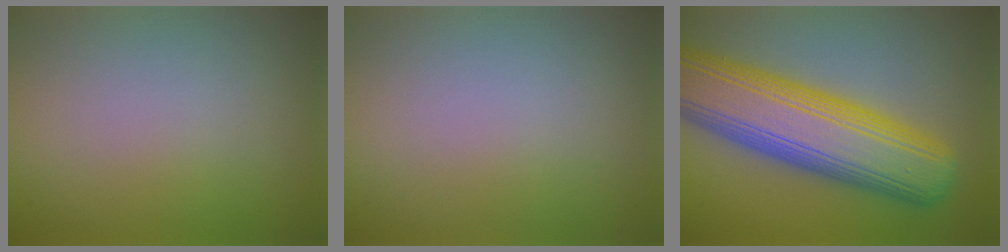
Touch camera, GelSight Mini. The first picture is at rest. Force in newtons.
{"total": 0.0}
{"total": 12.0, "press": 12.0, "slide": 0.6}